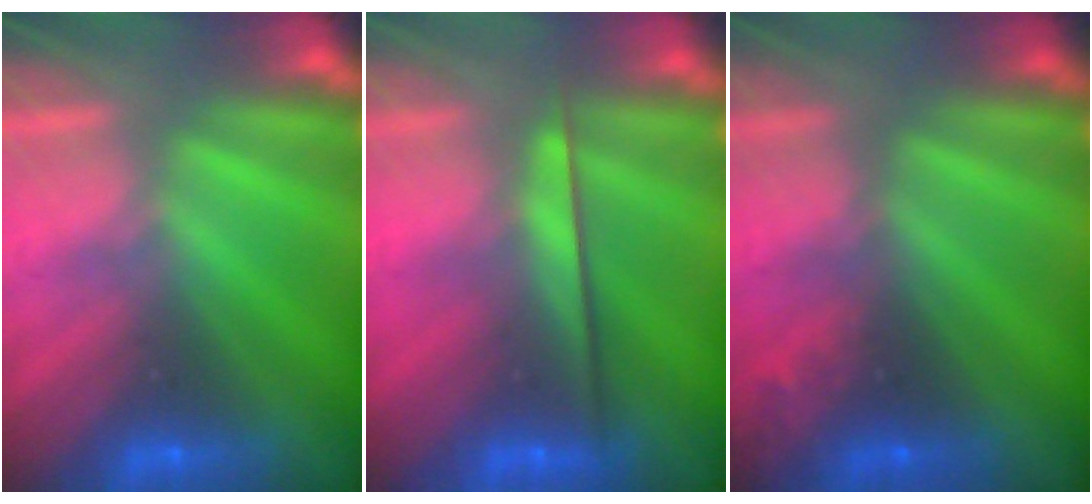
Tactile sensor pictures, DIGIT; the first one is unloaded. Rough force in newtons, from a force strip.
{"total": 2.4}
{"total": 2.4}